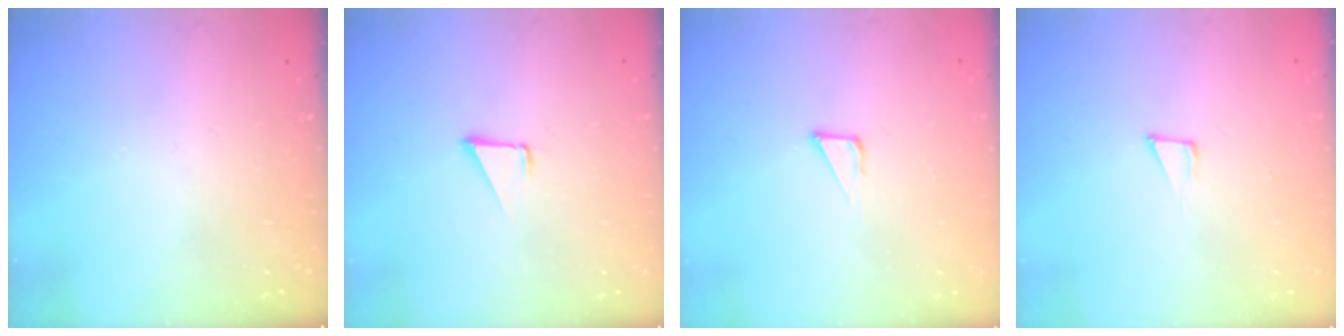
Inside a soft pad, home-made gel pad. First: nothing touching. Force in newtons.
{"total": 1.6, "press": 1.5, "slide": 0.1}
{"total": 4.3, "press": 4.3, "slide": 0.3}
{"total": 6.1, "press": 5.4, "slide": 2.8}